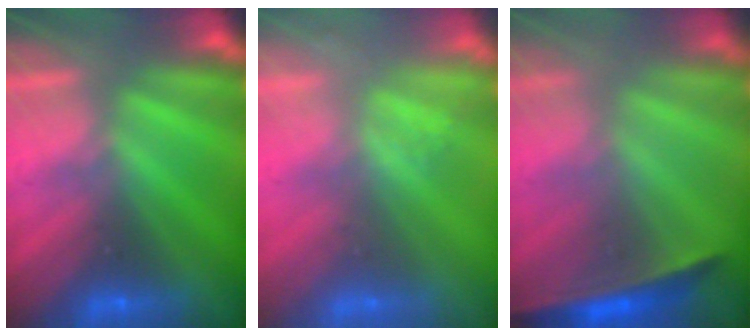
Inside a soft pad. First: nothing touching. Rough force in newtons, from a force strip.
{"total": 2.1}
{"total": 1.5}